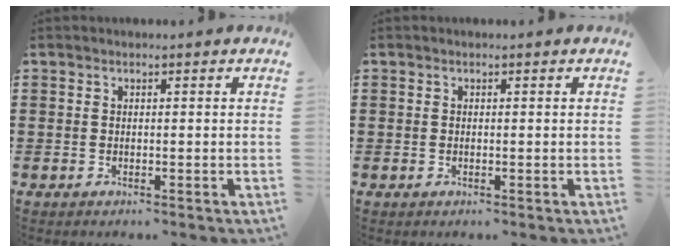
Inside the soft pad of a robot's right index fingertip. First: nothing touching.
{"total": 0.0}